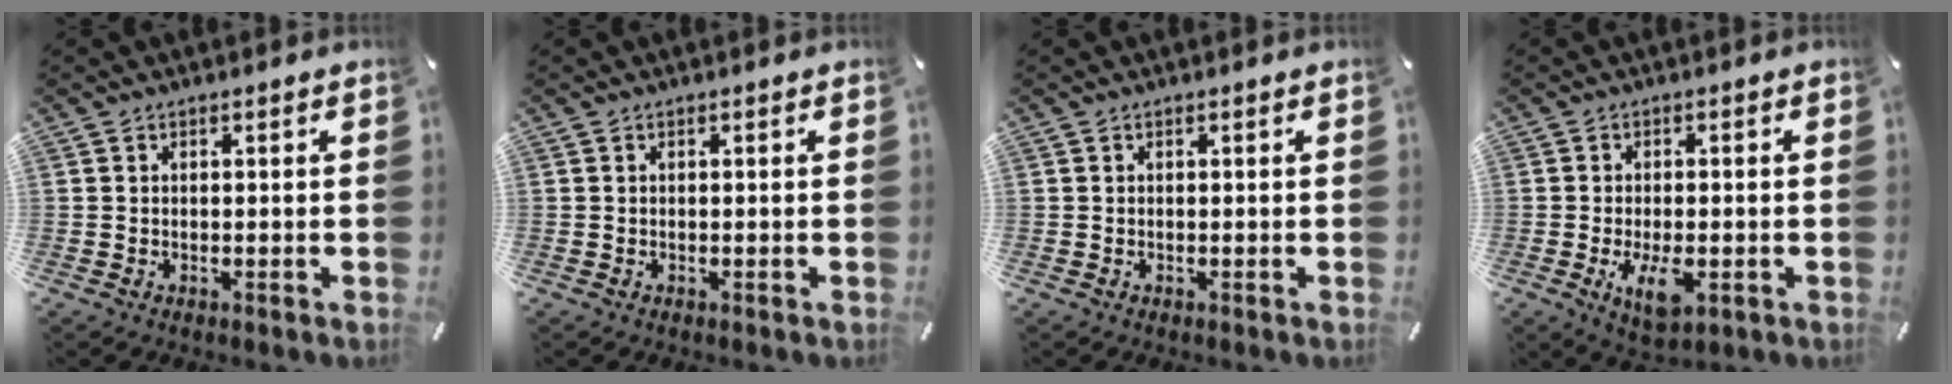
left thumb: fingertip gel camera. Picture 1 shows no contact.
{"total": 0.0}
{"total": 0.0}
{"total": 7.0, "force": [-2.2, 3.3, 5.8], "torque": [-0.116, -0.007, -0.038]}